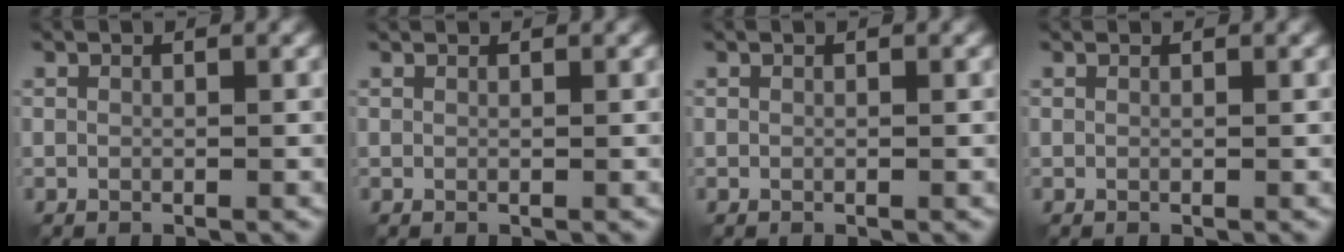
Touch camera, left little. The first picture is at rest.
{"total": 0.9, "force": [0.8, 0.1, 0.2], "torque": [-0.009, 0.002, 0.010]}
{"total": 0.0}
{"total": 0.5, "force": [0.5, 0.0, 0.1], "torque": [-0.004, 0.000, 0.006]}